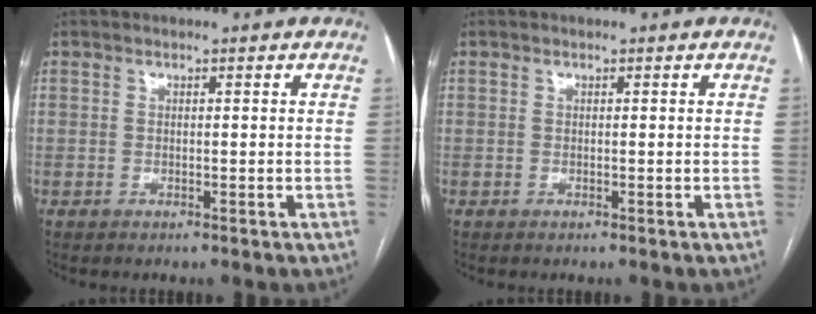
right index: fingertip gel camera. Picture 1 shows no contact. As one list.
[{"total": 0.0}]